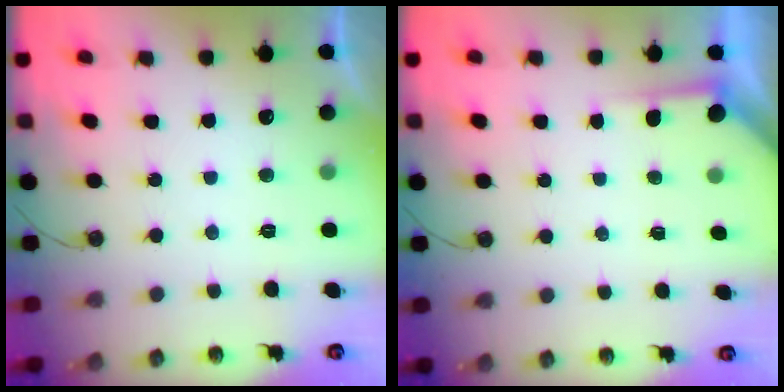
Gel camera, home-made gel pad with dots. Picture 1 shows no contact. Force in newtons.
{"total": 2.5, "press": 2.5, "slide": 0.3}